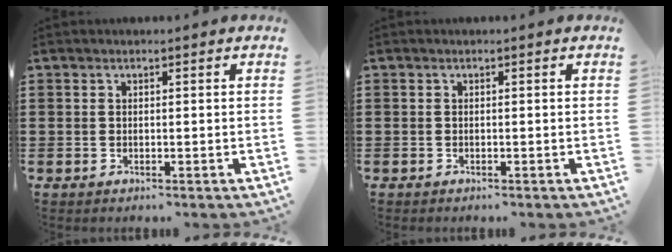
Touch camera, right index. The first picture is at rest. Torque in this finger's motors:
{"motor_torque": [-0.02, -0.12, -0.03, 0.01]}